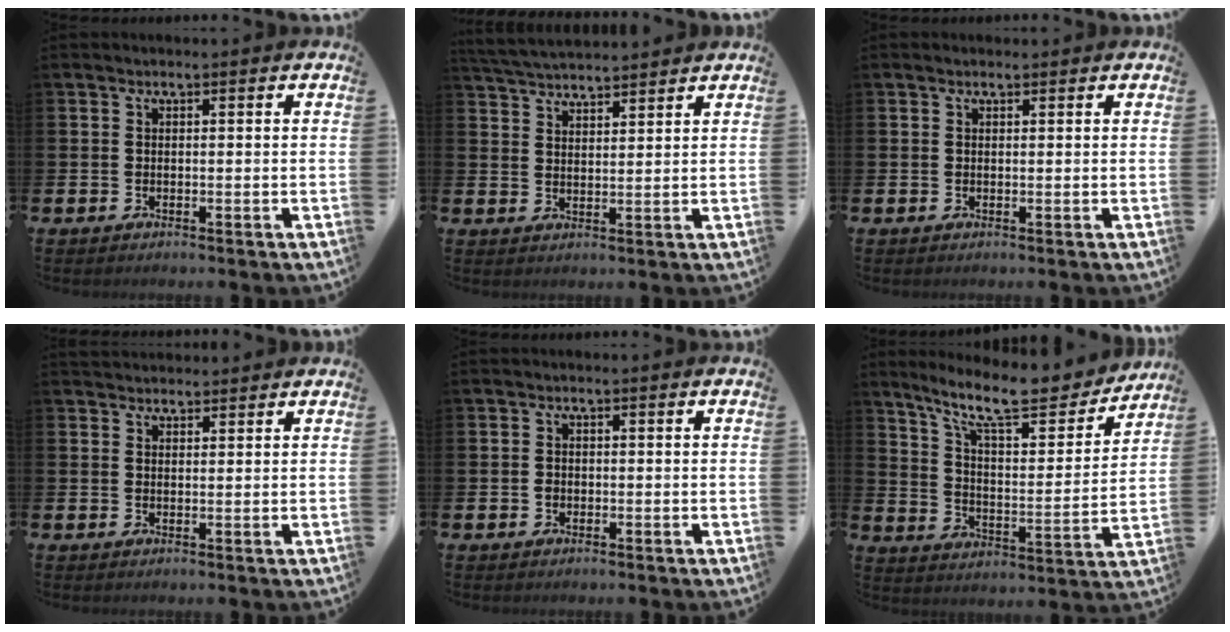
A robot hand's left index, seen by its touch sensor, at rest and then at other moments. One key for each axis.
{"total": 4.2, "fx": 4.2, "fy": 0.4, "fz": 0.3, "tx": -0.022, "ty": -0.021, "tz": 0.077}
{"total": 0.6, "fx": 0.5, "fy": 0.2, "fz": 0.2, "tx": 0.002, "ty": 0.000, "tz": 0.008}
{"total": 2.2, "fx": 2.1, "fy": 0.6, "fz": -0.1, "tx": 0.009, "ty": -0.009, "tz": 0.036}
{"total": 1.1, "fx": -0.2, "fy": 0.9, "fz": 0.7, "tx": -0.007, "ty": 0.004, "tz": -0.006}
{"total": 12.4, "fx": 10.6, "fy": 2.5, "fz": 6.0, "tx": -0.130, "ty": -0.067, "tz": 0.179}